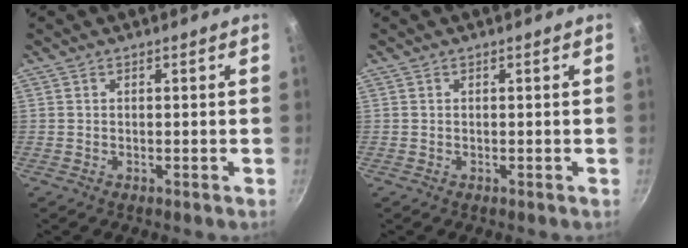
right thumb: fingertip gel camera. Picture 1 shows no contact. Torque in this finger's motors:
{"motor_torque": [0.00, 0.00, 0.03, 0.02, 0.00]}